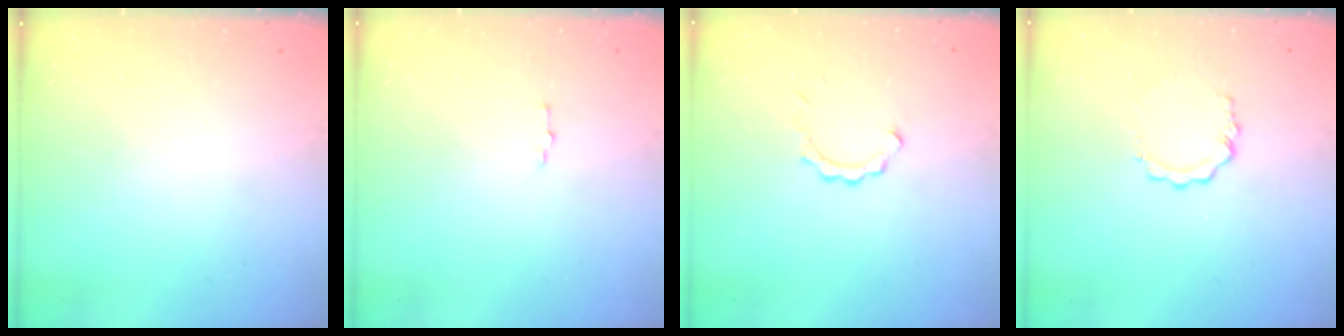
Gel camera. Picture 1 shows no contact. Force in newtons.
{"total": 1.5, "press": 1.5, "slide": 0.2}
{"total": 2.1, "press": 2.1, "slide": 0.2}
{"total": 5.1, "press": 5.1, "slide": 0.5}